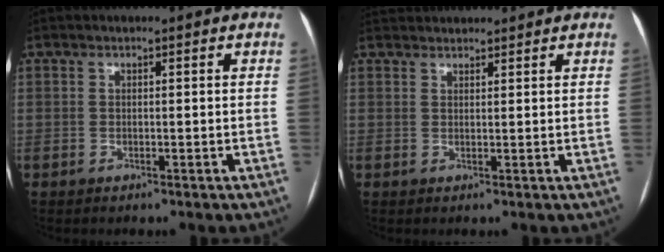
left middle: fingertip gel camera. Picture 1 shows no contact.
{"total": 5.4, "force": [5.2, 1.1, 1.2], "torque": [-0.017, 0.042, 0.079]}